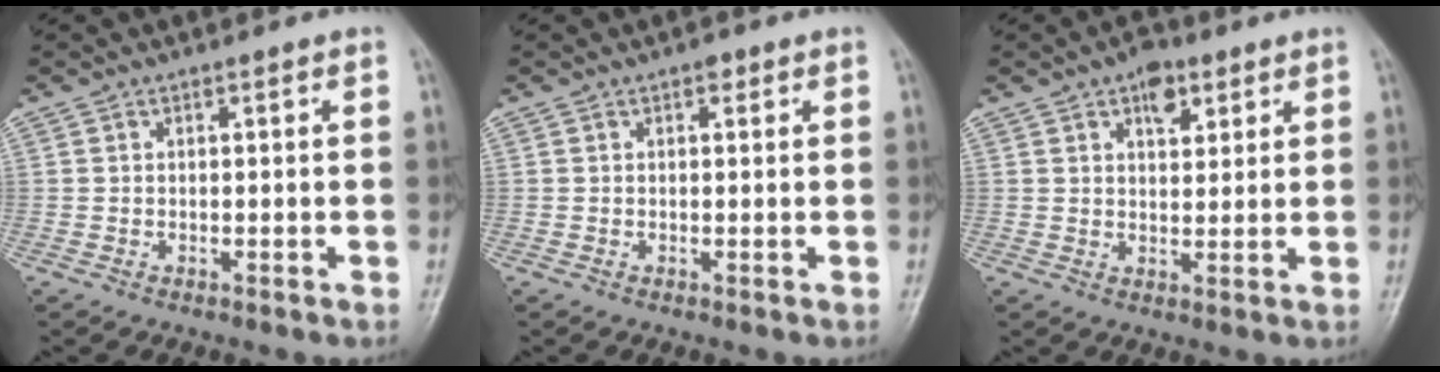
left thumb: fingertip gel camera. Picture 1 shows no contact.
{"total": 1.9, "force": [1.1, 1.0, 1.2], "torque": [-0.009, -0.003, 0.013]}
{"total": 5.6, "force": [3.1, 3.2, 3.4], "torque": [-0.028, -0.012, 0.042]}